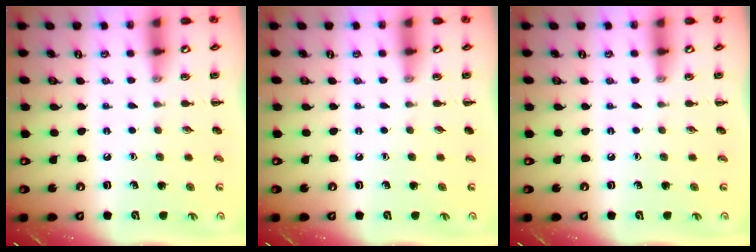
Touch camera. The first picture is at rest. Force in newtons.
{"total": 0.0}
{"total": 0.0}